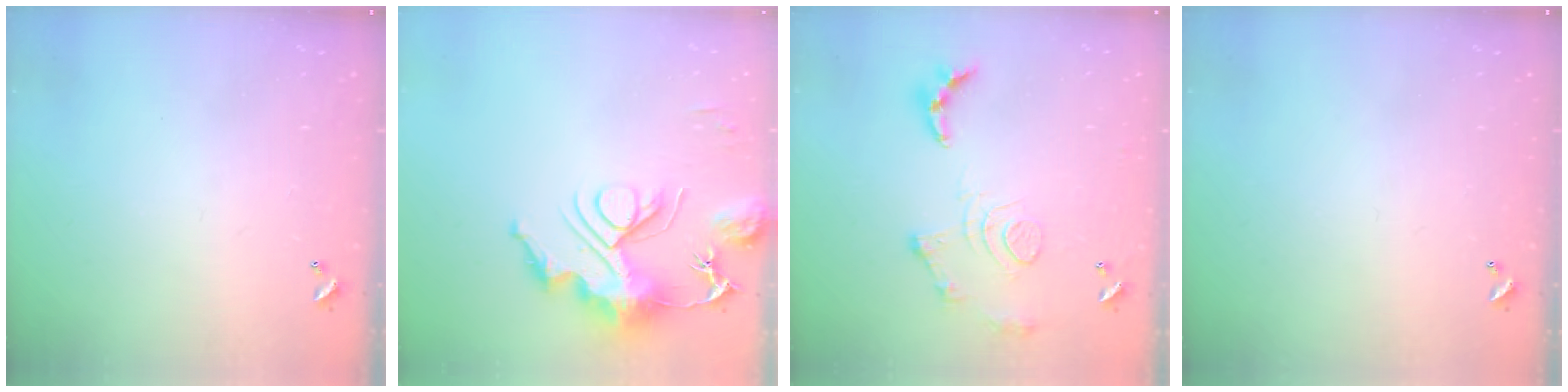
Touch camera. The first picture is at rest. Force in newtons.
{"total": 13.8, "press": 13.7, "slide": 0.8}
{"total": 12.5, "press": 12.5, "slide": 1.1}
{"total": 0.0}